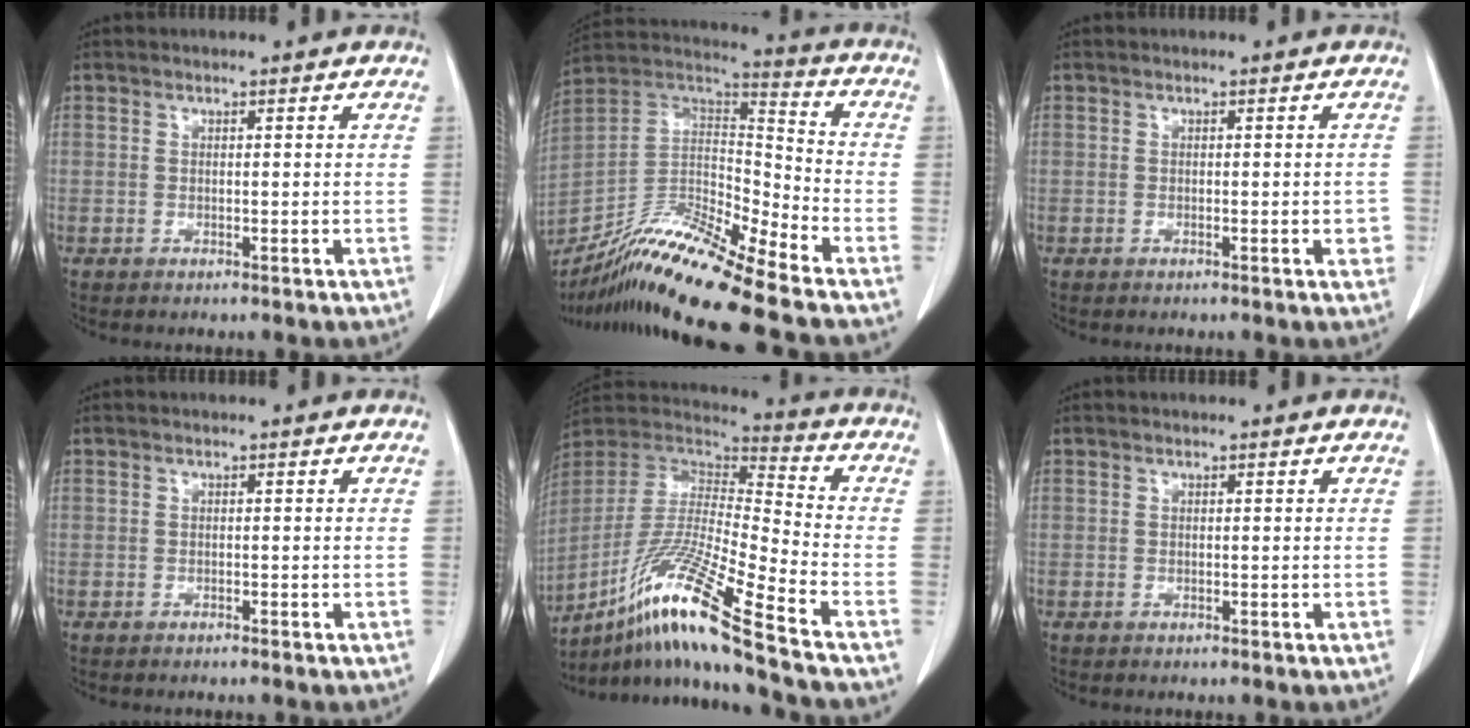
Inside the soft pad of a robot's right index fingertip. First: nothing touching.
{"total": 18.6, "force": [-14.8, -0.2, 11.3], "torque": [-0.221, -0.006, -0.276]}
{"total": 1.6, "force": [-0.6, 0.5, 1.4], "torque": [-0.008, 0.002, -0.008]}
{"total": 0.0}
{"total": 19.5, "force": [-12.7, -0.7, 14.8], "torque": [-0.325, -0.028, -0.240]}
{"total": 0.0}